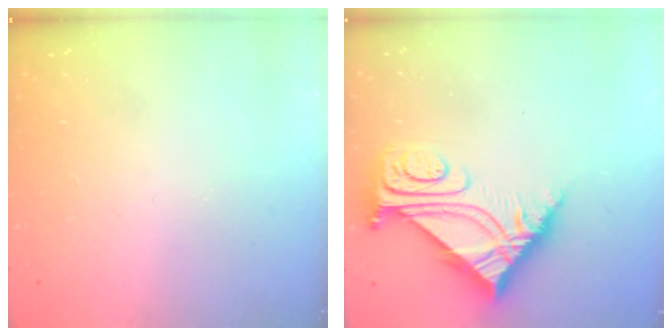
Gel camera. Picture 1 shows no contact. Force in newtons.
{"total": 7.5, "press": 7.4, "slide": 0.8}